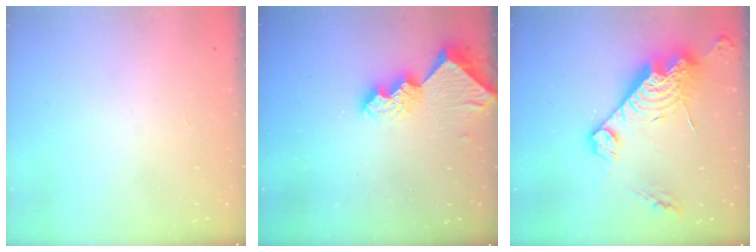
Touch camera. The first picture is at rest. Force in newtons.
{"total": 9.9, "press": 9.9, "slide": 0.7}
{"total": 19.8, "press": 19.7, "slide": 1.8}